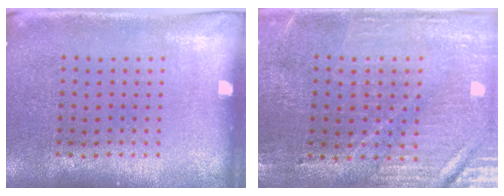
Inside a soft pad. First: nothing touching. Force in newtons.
{"total": 1.1, "press": 1.1, "slide": 0.2}